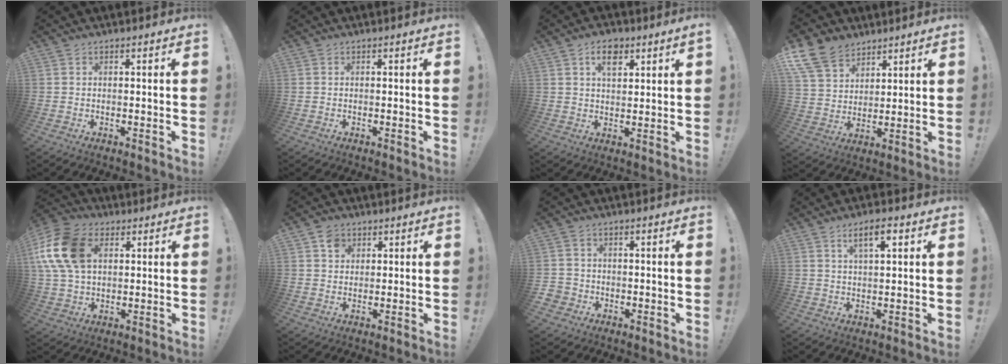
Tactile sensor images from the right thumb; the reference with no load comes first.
{"total": 0.0}
{"total": 6.2, "force": [3.4, 3.0, 4.2], "torque": [-0.078, -0.003, 0.060]}
{"total": 12.6, "force": [8.6, 8.0, 4.4], "torque": [-0.096, -0.048, 0.172]}
{"total": 18.3, "force": [4.7, 12.8, 12.2], "torque": [-0.243, 0.000, 0.092]}
{"total": 4.1, "force": [1.8, 3.5, 1.2], "torque": [-0.017, -0.001, 0.032]}
{"total": 3.2, "force": [-0.7, 3.0, 0.9], "torque": [-0.016, 0.004, -0.013]}
{"total": 5.9, "force": [2.5, 1.1, 5.3], "torque": [-0.091, 0.000, 0.035]}